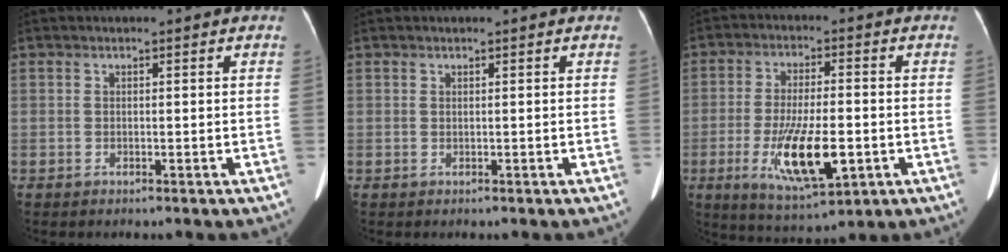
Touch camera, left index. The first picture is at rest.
{"total": 0.0}
{"total": 11.8, "force": [-3.3, 3.3, 10.9], "torque": [-0.206, -0.018, -0.048]}